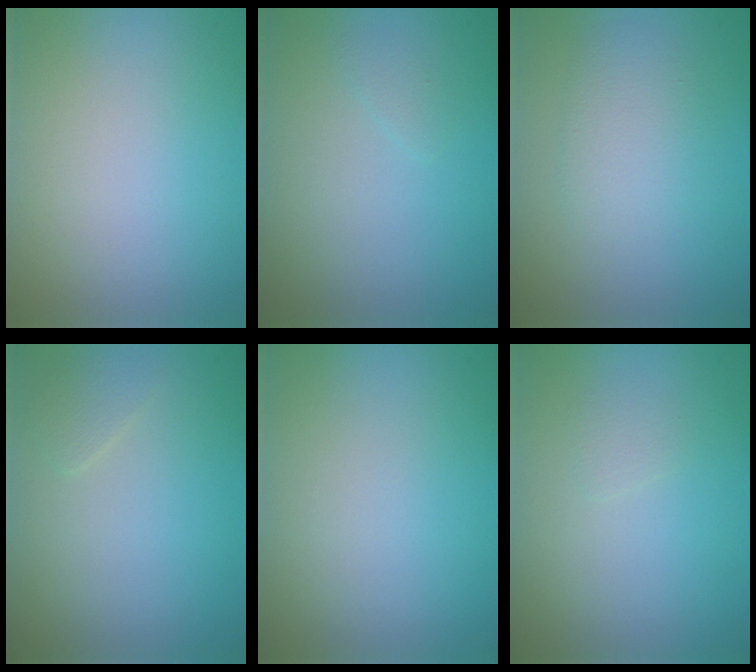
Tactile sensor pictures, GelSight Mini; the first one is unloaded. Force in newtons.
{"total": 0.7, "press": 0.7, "slide": 0.1}
{"total": 2.4, "press": 2.3, "slide": 0.4}
{"total": 0.9, "press": 0.9, "slide": 0.0}
{"total": 0.0}
{"total": 0.7, "press": 0.7, "slide": 0.0}